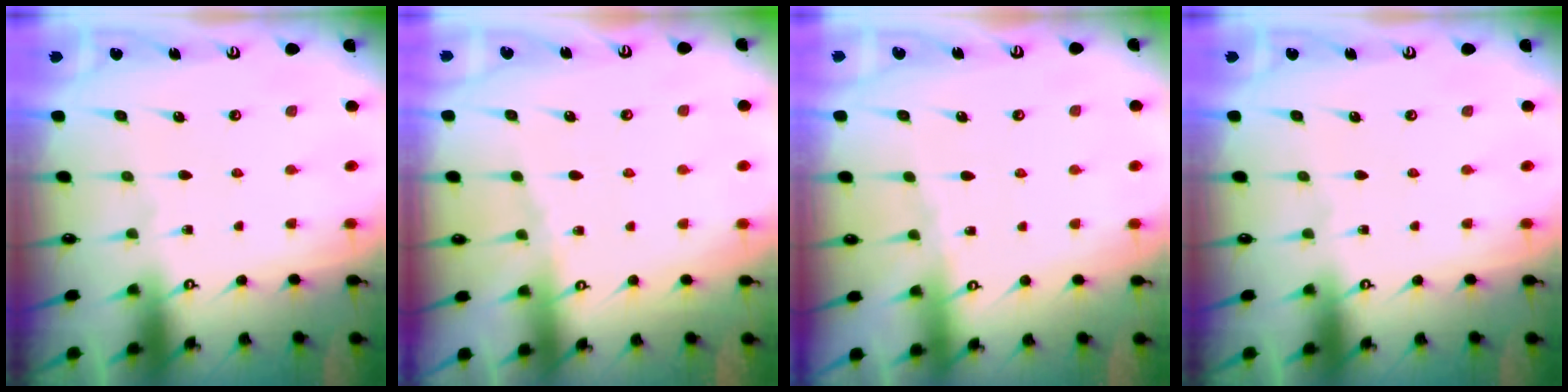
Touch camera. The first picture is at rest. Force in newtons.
{"total": 4.3, "press": 4.2, "slide": 0.7}
{"total": 2.2, "press": 2.1, "slide": 0.5}
{"total": 0.0}